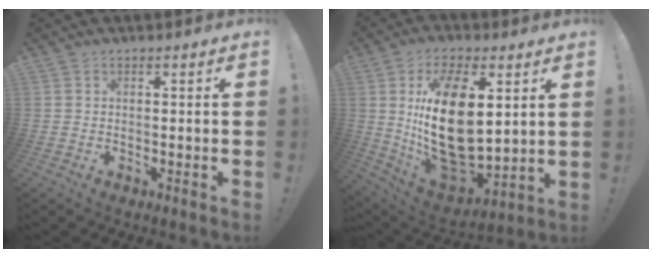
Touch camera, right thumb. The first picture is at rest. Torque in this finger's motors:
{"motor_torque": [1.65, 3.36, 2.57, 0.19, 0.76]}